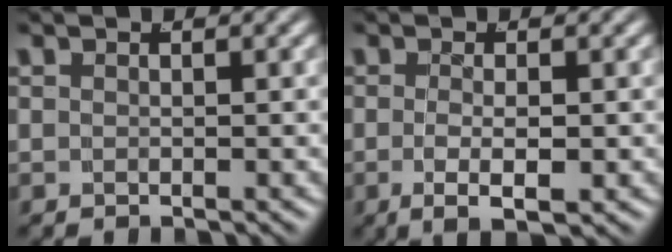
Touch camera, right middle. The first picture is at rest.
{"total": 3.9, "force": [-1.7, 1.0, 3.4], "torque": [-0.067, -0.022, -0.014]}